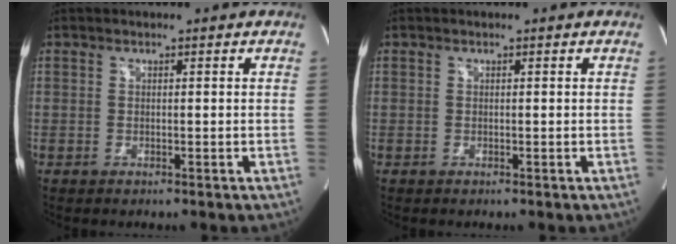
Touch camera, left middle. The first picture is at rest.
{"total": 0.0}